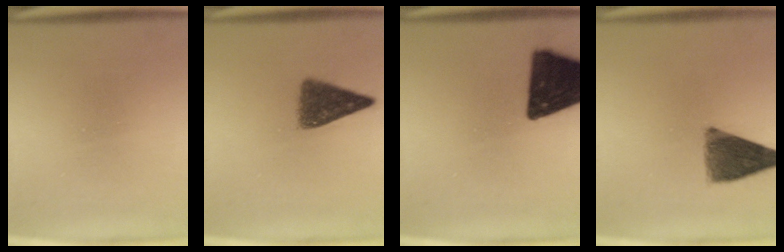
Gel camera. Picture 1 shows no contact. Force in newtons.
{"total": 6.8}
{"total": 19.5}
{"total": 8.7}